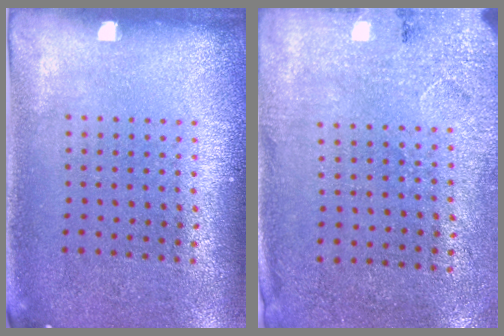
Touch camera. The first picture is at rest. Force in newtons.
{"total": 2.7, "press": 2.2, "slide": 1.6}